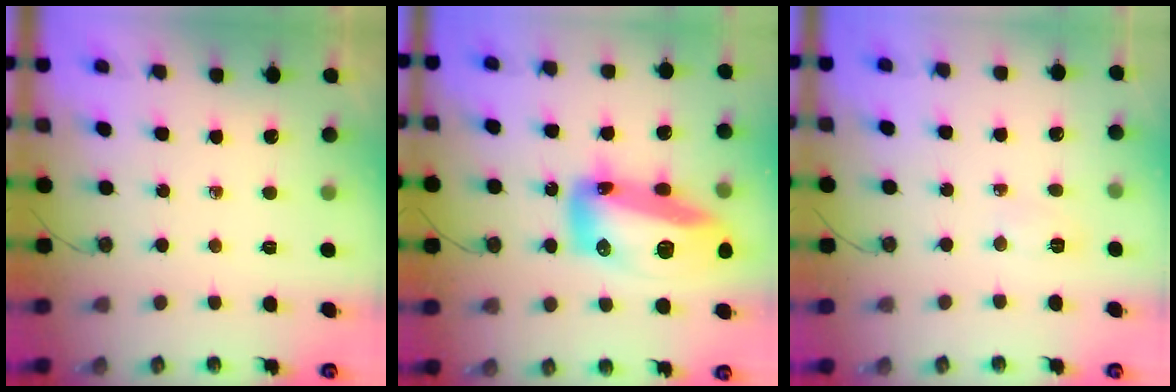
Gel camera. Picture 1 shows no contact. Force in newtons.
{"total": 21.6, "press": 21.4, "slide": 2.6}
{"total": 3.6, "press": 3.4, "slide": 0.9}